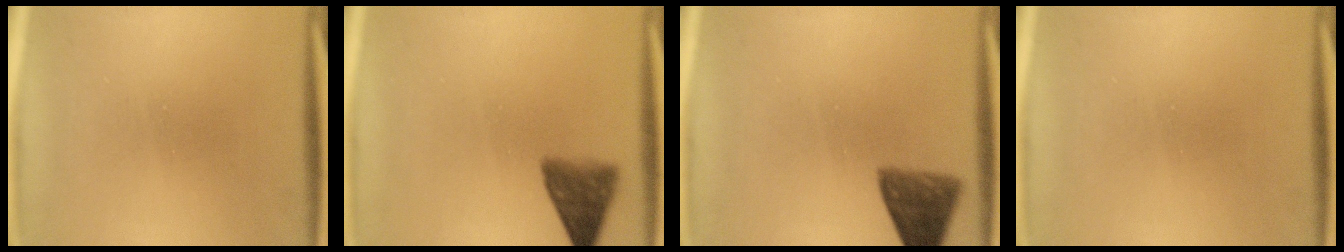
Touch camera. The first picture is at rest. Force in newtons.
{"total": 5.2}
{"total": 6.4}
{"total": 0.0}